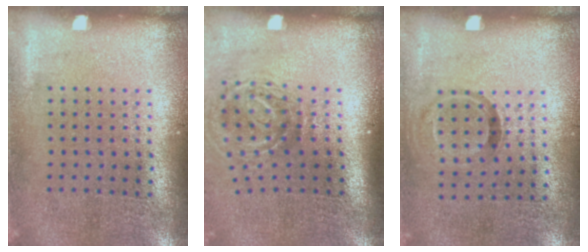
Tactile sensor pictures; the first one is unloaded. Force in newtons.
{"total": 2.0, "press": 1.3, "slide": 1.6}
{"total": 0.9, "press": 0.6, "slide": 0.7}